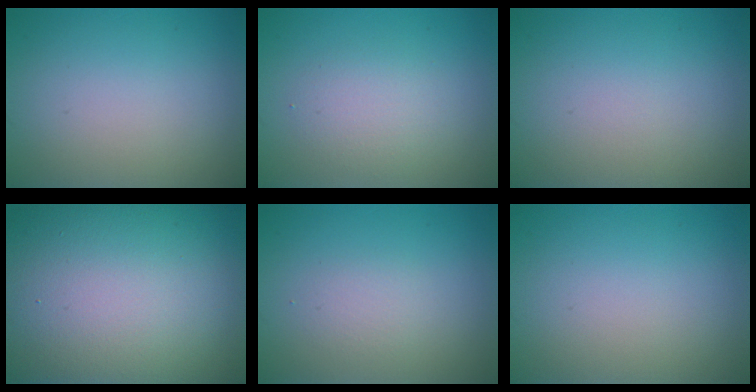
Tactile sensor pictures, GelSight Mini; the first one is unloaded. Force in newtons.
{"total": 2.3, "press": 2.3, "slide": 0.2}
{"total": 0.0}
{"total": 23.6, "press": 23.6, "slide": 1.1}
{"total": 1.3, "press": 1.3, "slide": 0.0}
{"total": 0.0}